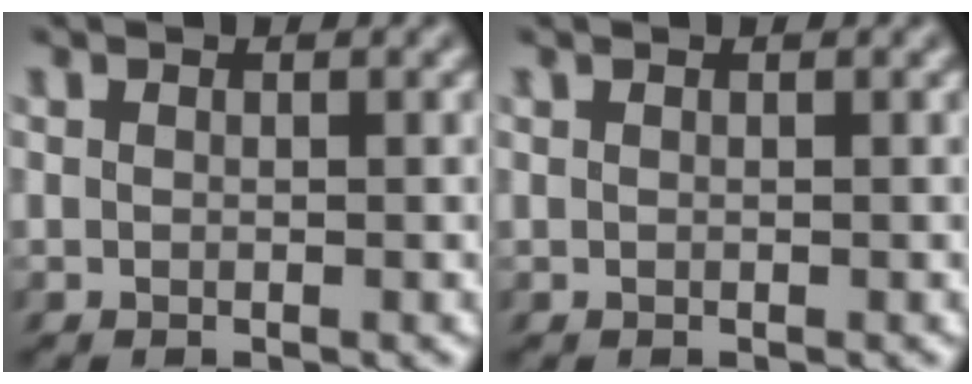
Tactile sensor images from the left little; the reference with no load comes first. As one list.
[{"total": 0.0}]